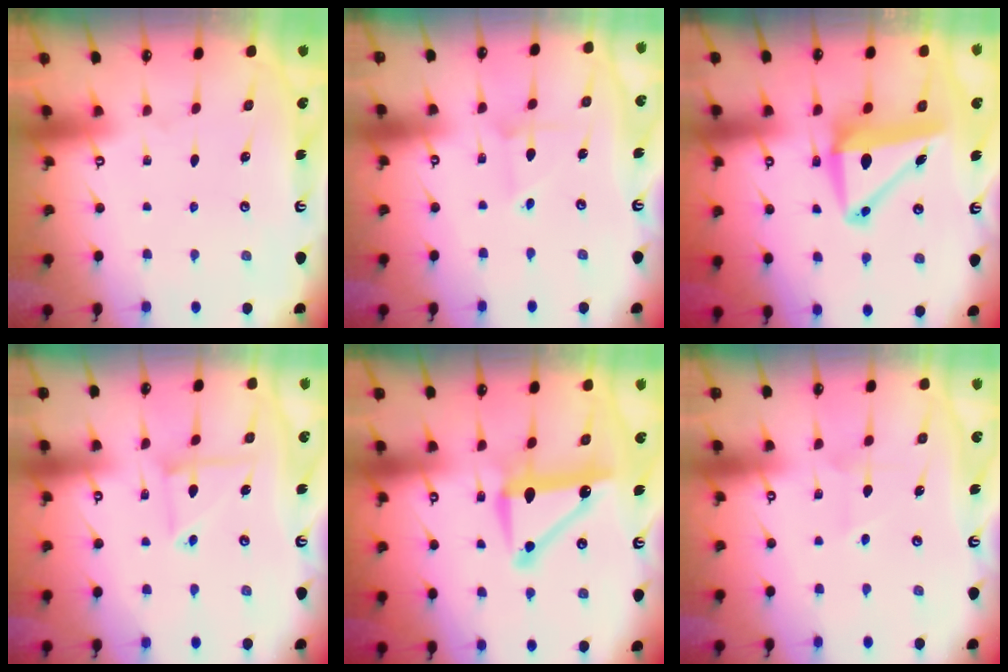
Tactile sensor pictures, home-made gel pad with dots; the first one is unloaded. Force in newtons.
{"total": 2.2, "press": 2.2, "slide": 0.1}
{"total": 9.8, "press": 9.6, "slide": 1.8}
{"total": 6.9, "press": 6.9, "slide": 0.5}
{"total": 10.7, "press": 10.7, "slide": 0.2}
{"total": 3.4, "press": 3.2, "slide": 1.1}